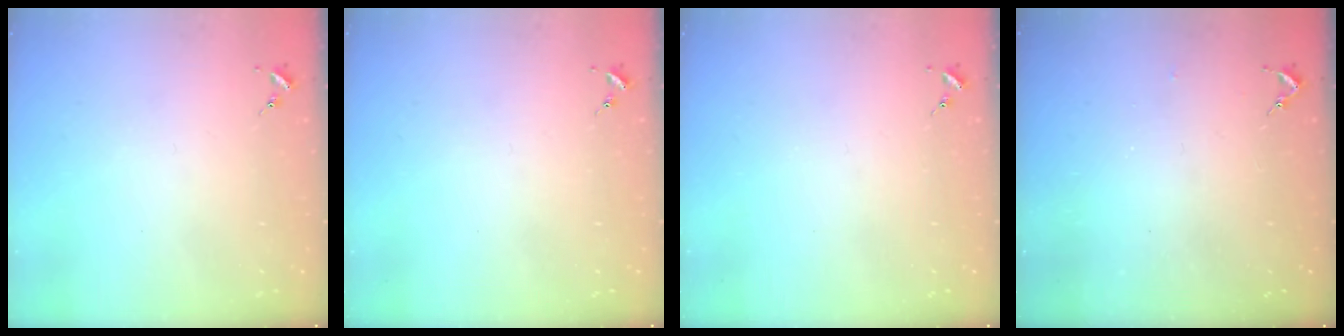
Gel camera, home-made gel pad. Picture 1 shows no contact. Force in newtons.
{"total": 0.0}
{"total": 0.0}
{"total": 2.6, "press": 2.5, "slide": 0.3}